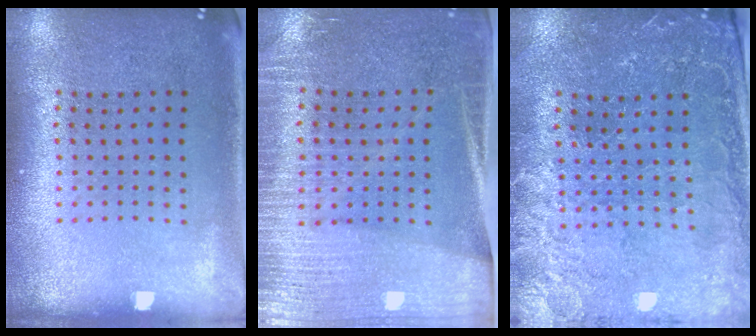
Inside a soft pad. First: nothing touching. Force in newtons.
{"total": 3.4, "press": 3.1, "slide": 1.4}
{"total": 1.0, "press": 0.9, "slide": 0.3}